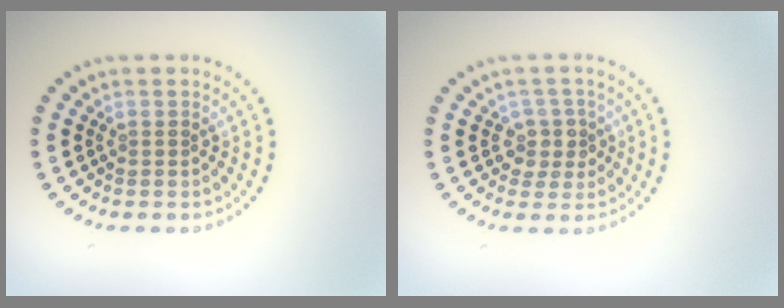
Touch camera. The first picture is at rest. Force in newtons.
{"total": 2.3, "press": 2.1, "slide": 0.9}